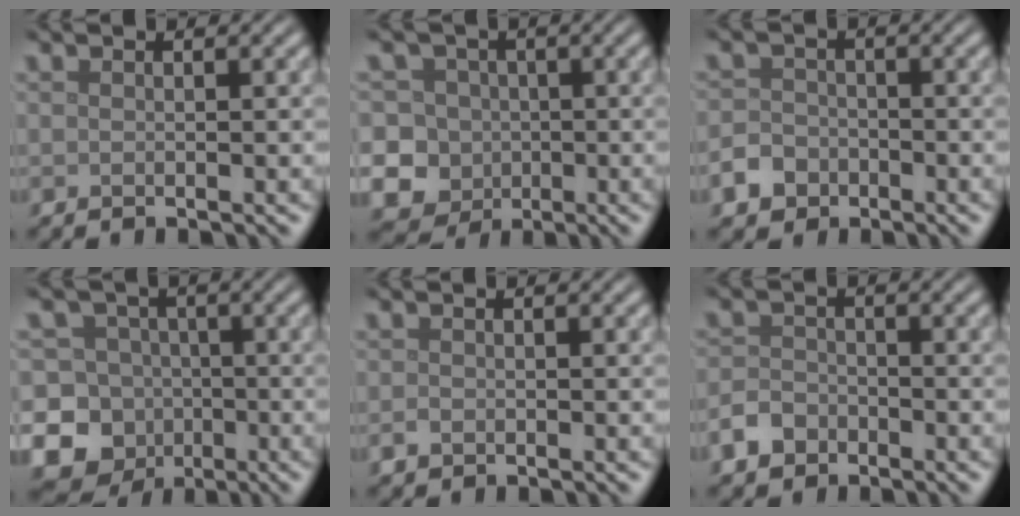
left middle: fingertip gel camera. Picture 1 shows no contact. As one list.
[{"total": 11.3, "force": [-2.6, 10.5, 3.3], "torque": [-0.079, 0.008, -0.074]}, {"total": 4.0, "force": [-2.4, 3.0, 1.0], "torque": [-0.008, -0.009, -0.048]}, {"total": 16.2, "force": [-6.3, 14.5, 3.6], "torque": [-0.100, -0.018, -0.121]}, {"total": 0.9, "force": [-0.4, 0.7, 0.3], "torque": [-0.004, -0.004, -0.009]}, {"total": 2.9, "force": [-1.9, 2.1, 0.9], "torque": [-0.015, 0.001, -0.043]}]